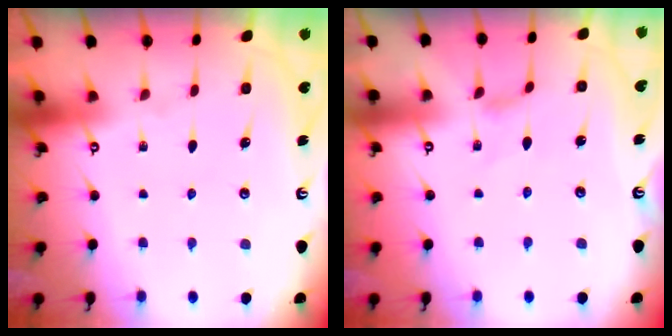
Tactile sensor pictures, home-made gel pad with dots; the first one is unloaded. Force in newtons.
{"total": 0.0}